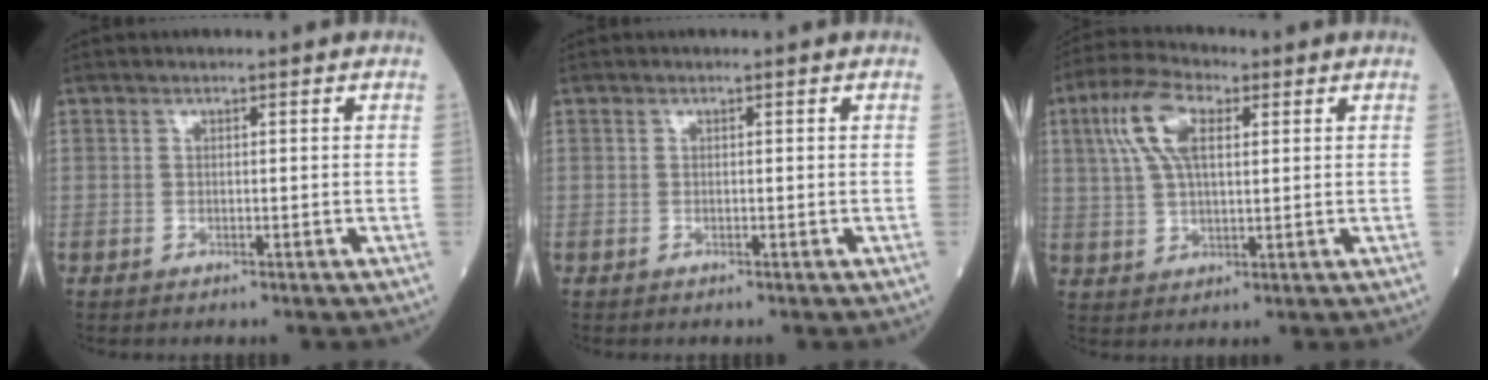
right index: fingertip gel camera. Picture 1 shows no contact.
{"total": 0.0}
{"total": 9.0, "force": [3.3, 3.4, 7.7], "torque": [-0.175, 0.024, 0.063]}